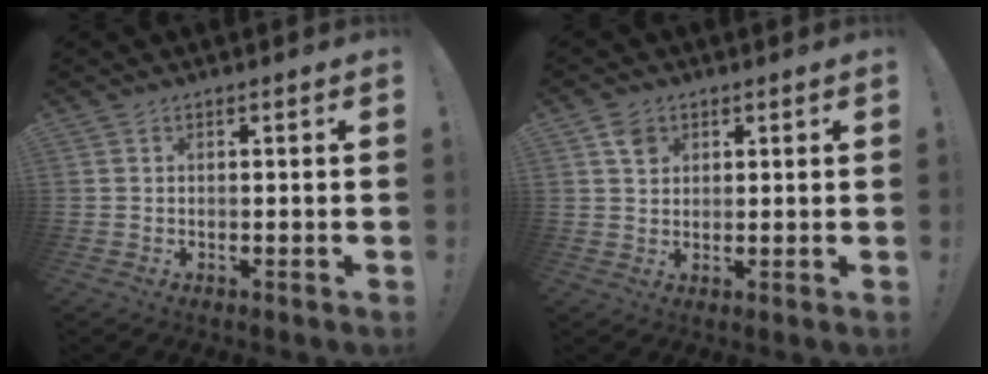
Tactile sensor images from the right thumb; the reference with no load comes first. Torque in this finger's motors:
{"motor_torque": [0.10, 0.58, 0.12, -0.08, 0.02]}